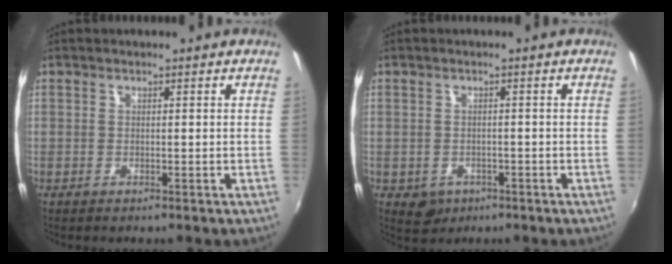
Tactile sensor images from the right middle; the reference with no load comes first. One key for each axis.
{"total": 3.6, "fx": -1.4, "fy": 3.1, "fz": 1.2, "tx": -0.029, "ty": -0.004, "tz": -0.013}